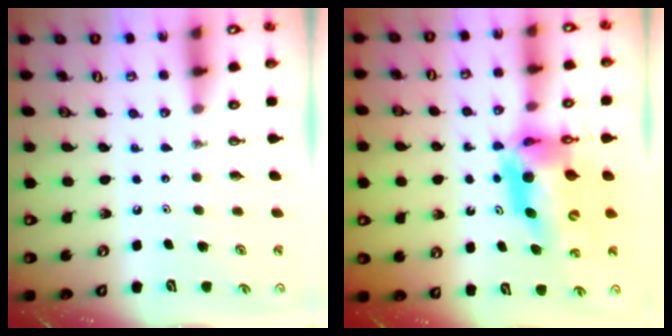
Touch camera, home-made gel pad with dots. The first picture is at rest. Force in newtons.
{"total": 13.8, "press": 13.8, "slide": 1.2}